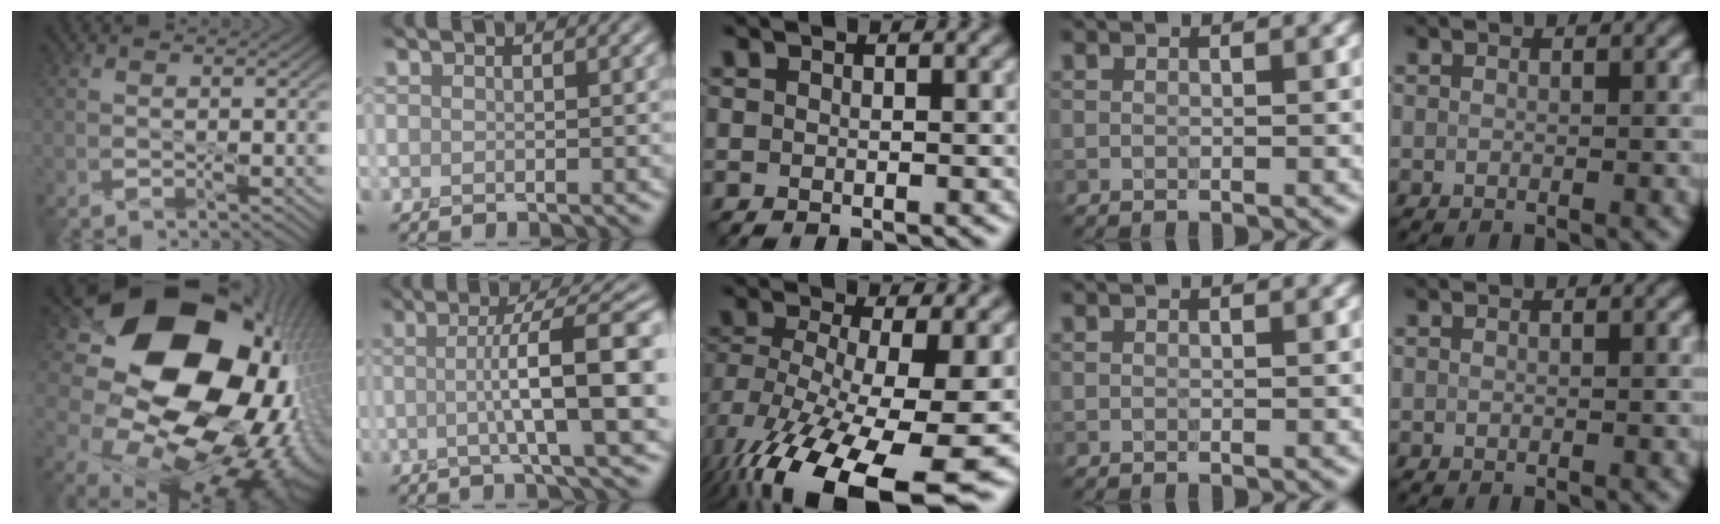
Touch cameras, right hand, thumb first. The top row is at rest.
{"thumb": {"total": 22.4, "force": [4.6, 17.3, 13.5], "torque": [-0.268, -0.016, 0.107]}, "index": {"total": 9.0, "force": [0.0, 1.6, 8.9], "torque": [-0.119, 0.007, -0.002]}, "middle": {"total": 14.0, "force": [-6.5, 5.7, 11.1], "torque": [-0.214, -0.031, -0.093]}}